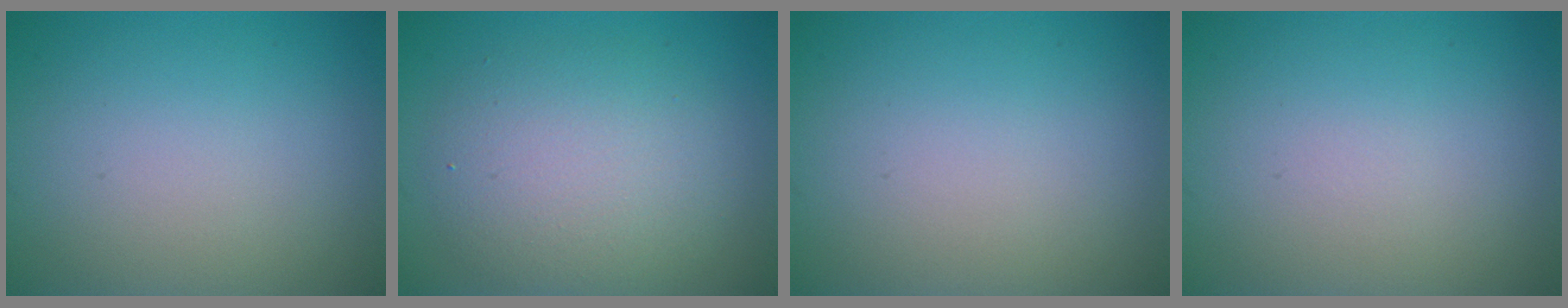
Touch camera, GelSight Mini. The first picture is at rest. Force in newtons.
{"total": 5.3, "press": 5.3, "slide": 0.1}
{"total": 0.0}
{"total": 0.0}